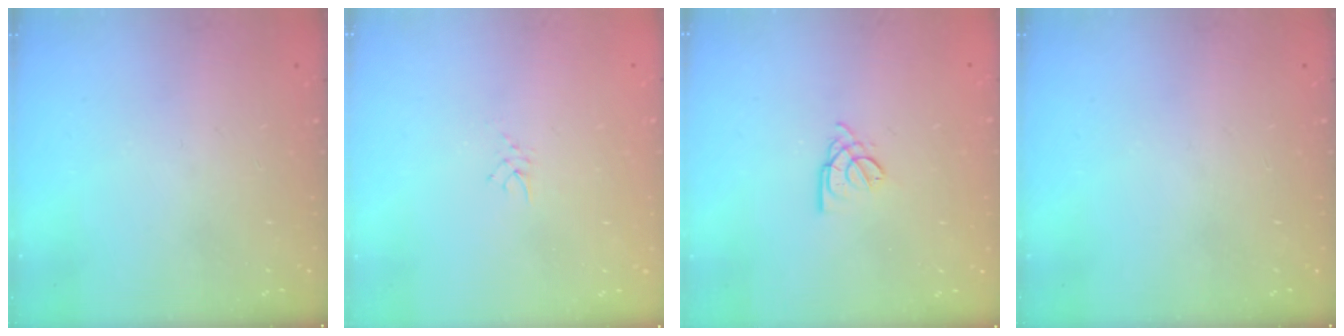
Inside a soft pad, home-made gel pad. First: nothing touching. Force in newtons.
{"total": 2.4, "press": 2.4, "slide": 0.4}
{"total": 3.0, "press": 2.9, "slide": 0.5}
{"total": 0.0}